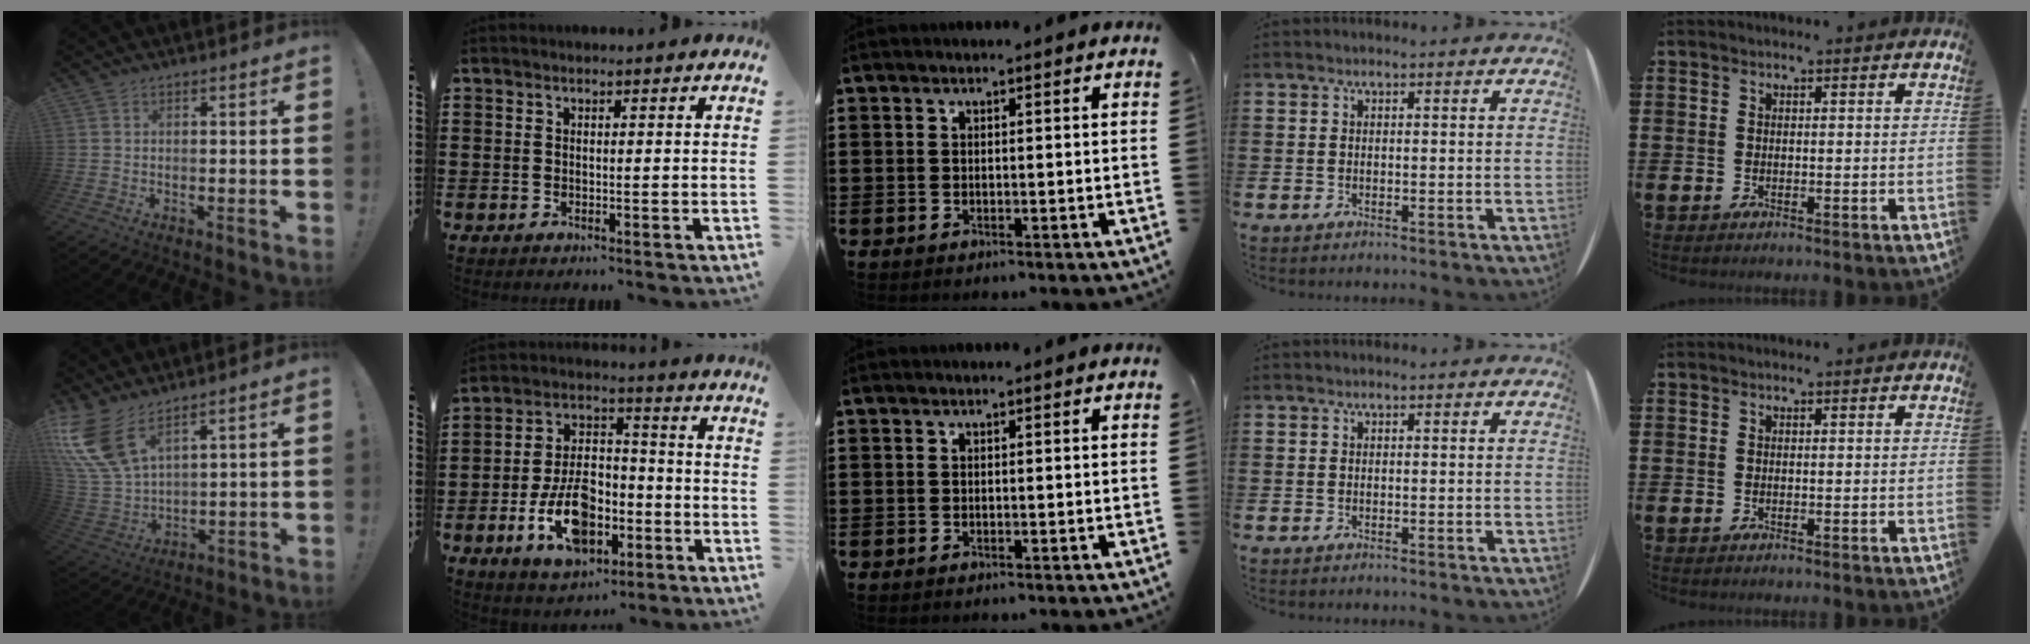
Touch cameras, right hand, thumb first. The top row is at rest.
{"thumb": {"total": 13.8, "force": [9.2, 5.8, 8.5], "torque": [-0.185, -0.056, 0.174]}, "index": {"total": 11.3, "force": [-4.3, 6.7, 8.0], "torque": [-0.155, 0.005, -0.079]}}